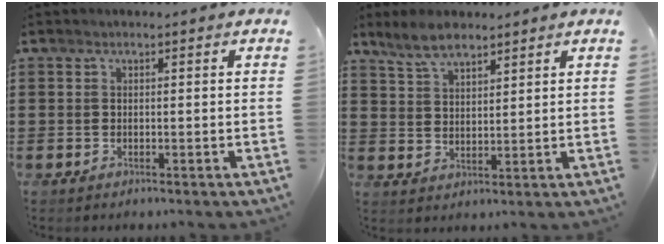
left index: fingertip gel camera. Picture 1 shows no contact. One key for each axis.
{"total": 5.2, "fx": 4.4, "fy": 1.9, "fz": 2.0, "tx": -0.053, "ty": -0.001, "tz": 0.082}